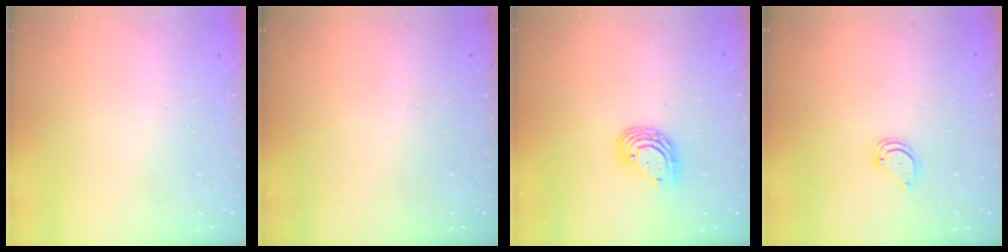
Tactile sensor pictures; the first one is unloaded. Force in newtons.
{"total": 0.0}
{"total": 9.6, "press": 9.4, "slide": 1.9}
{"total": 3.6, "press": 3.5, "slide": 0.3}